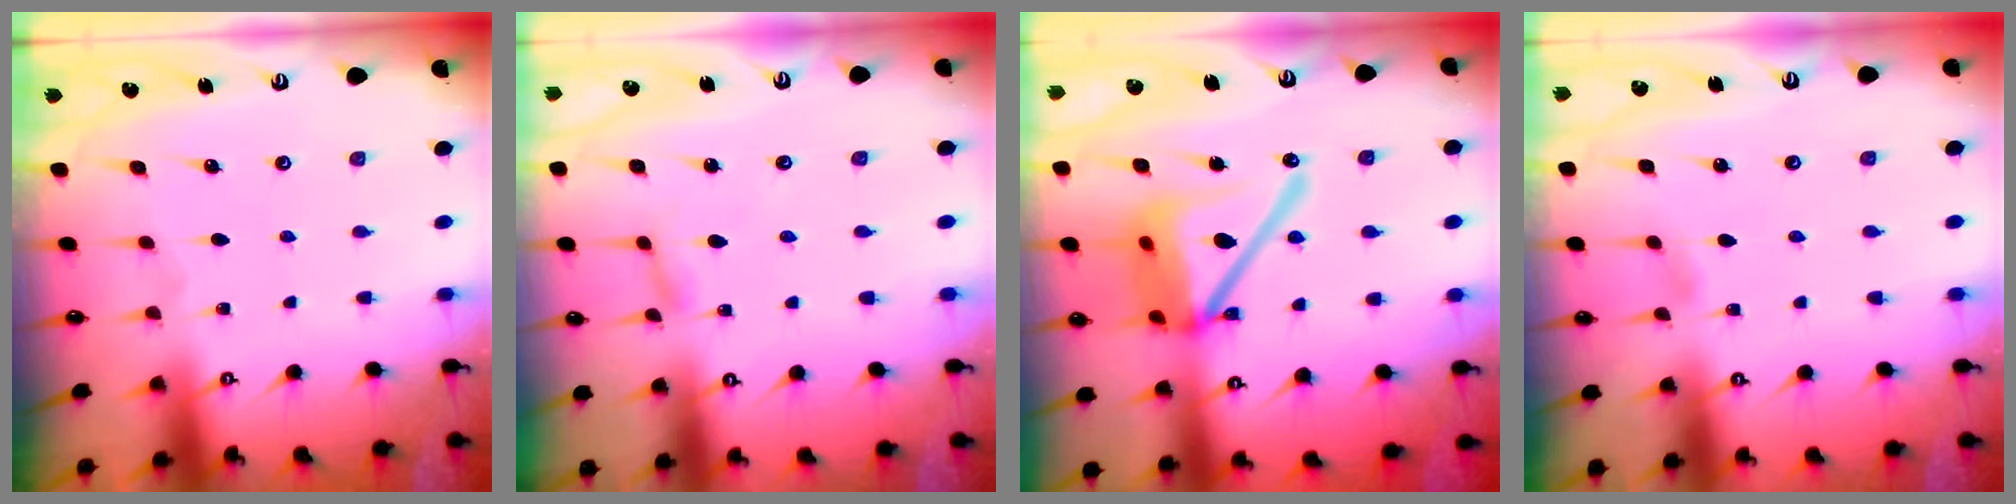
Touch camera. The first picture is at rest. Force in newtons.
{"total": 2.3, "press": 2.3, "slide": 0.3}
{"total": 19.3, "press": 19.1, "slide": 2.4}
{"total": 3.0, "press": 3.0, "slide": 0.4}